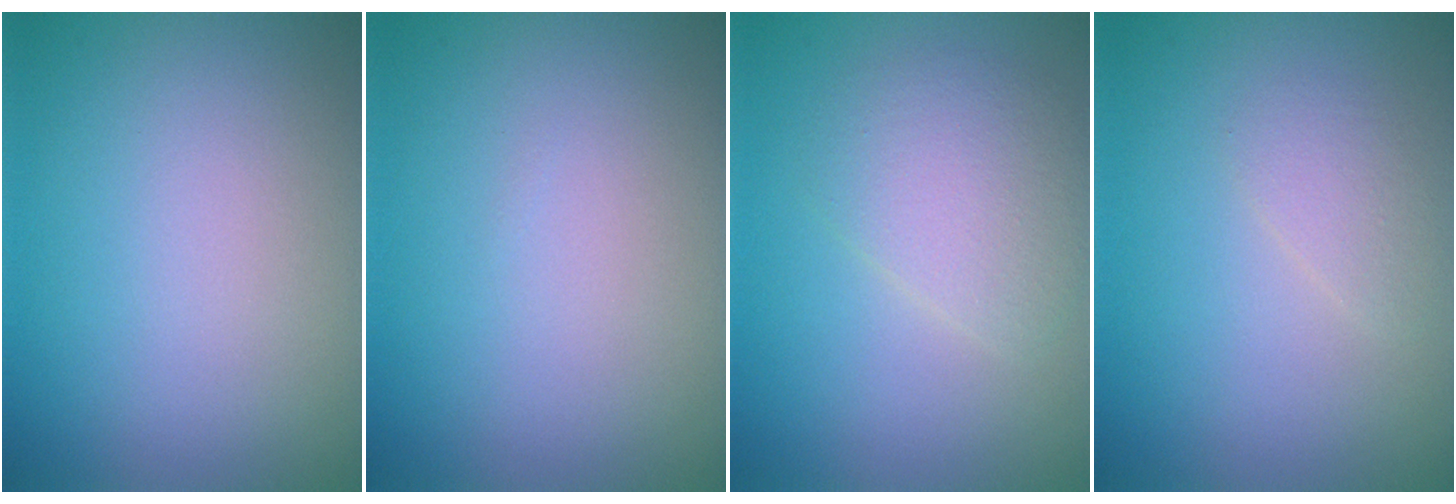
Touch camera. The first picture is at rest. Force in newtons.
{"total": 0.0}
{"total": 3.2, "press": 3.2, "slide": 0.1}
{"total": 1.4, "press": 1.4, "slide": 0.0}